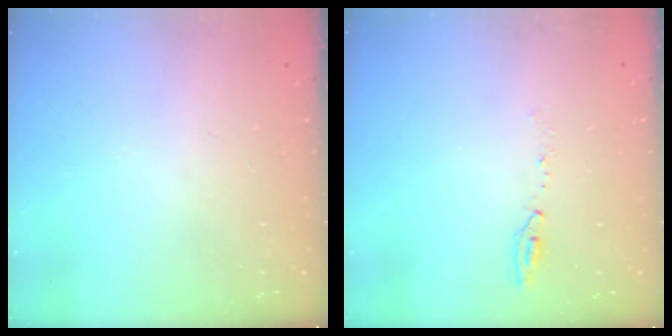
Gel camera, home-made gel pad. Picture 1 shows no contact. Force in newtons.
{"total": 5.7, "press": 5.7, "slide": 0.7}